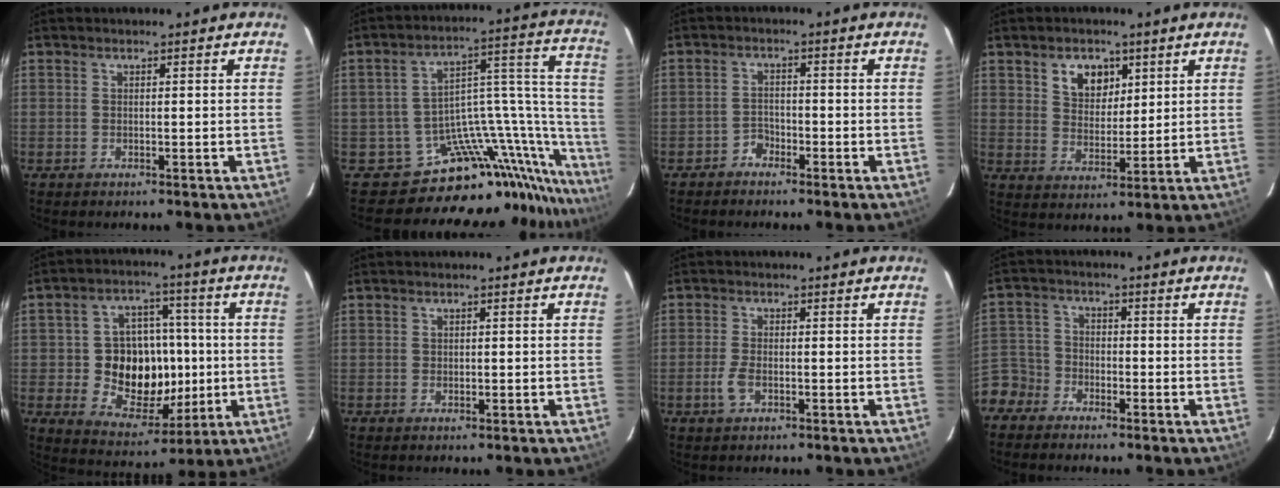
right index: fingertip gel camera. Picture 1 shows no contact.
{"total": 20.8, "force": [-18.8, 6.6, 6.1], "torque": [-0.016, 0.057, -0.304]}
{"total": 2.4, "force": [-1.9, 1.4, 0.0], "torque": [0.000, 0.008, -0.035]}
{"total": 6.9, "force": [3.4, 4.9, 3.5], "torque": [-0.052, 0.010, 0.066]}
{"total": 14.9, "force": [-1.3, 11.8, 9.0], "torque": [-0.187, 0.012, -0.003]}
{"total": 0.6, "force": [0.0, 0.6, 0.2], "torque": [-0.001, 0.001, 0.001]}
{"total": 3.2, "force": [-1.2, 1.6, 2.4], "torque": [-0.059, -0.001, -0.023]}
{"total": 6.2, "force": [-4.5, 4.2, 0.4], "torque": [-0.018, 0.017, -0.099]}